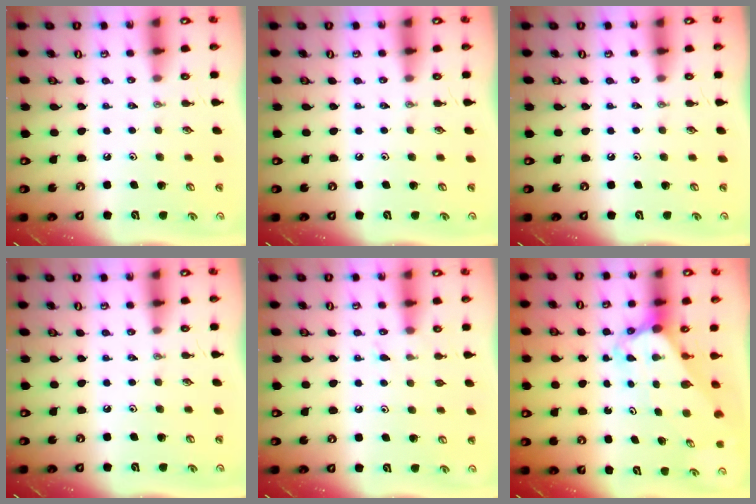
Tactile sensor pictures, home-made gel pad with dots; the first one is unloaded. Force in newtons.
{"total": 0.0}
{"total": 0.0}
{"total": 0.0}
{"total": 4.3, "press": 4.3, "slide": 0.5}
{"total": 3.4, "press": 3.4, "slide": 0.3}